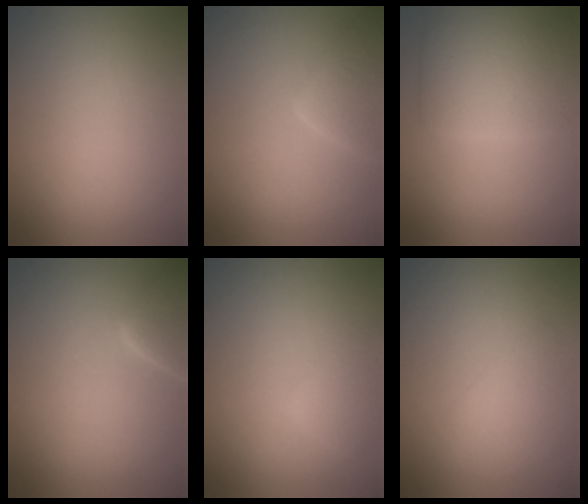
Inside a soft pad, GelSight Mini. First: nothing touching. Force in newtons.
{"total": 2.8, "press": 2.8, "slide": 0.2}
{"total": 5.7, "press": 5.7, "slide": 0.1}
{"total": 2.7, "press": 2.7, "slide": 0.2}
{"total": 1.8, "press": 1.8, "slide": 0.1}
{"total": 1.0, "press": 1.0, "slide": 0.0}